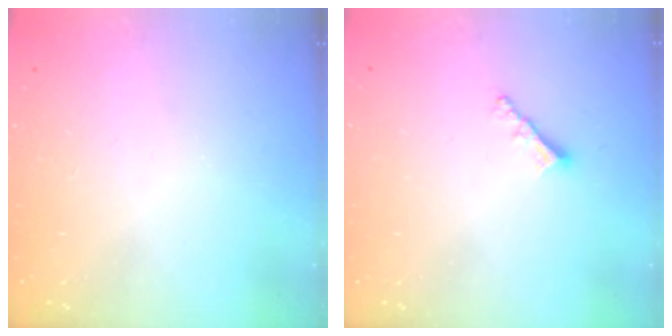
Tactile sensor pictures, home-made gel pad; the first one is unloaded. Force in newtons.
{"total": 2.9, "press": 2.9, "slide": 0.3}